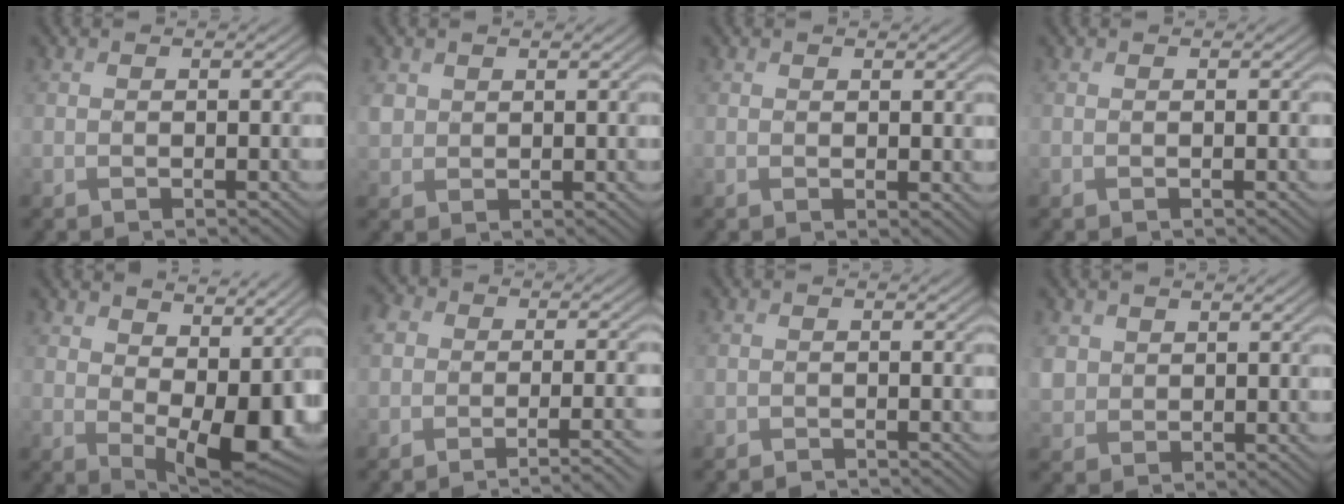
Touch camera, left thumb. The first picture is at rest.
{"total": 2.2, "force": [1.2, 1.8, 0.6], "torque": [-0.024, 0.000, 0.025]}
{"total": 0.9, "force": [0.5, 0.5, 0.5], "torque": [-0.007, -0.004, 0.012]}
{"total": 0.0}
{"total": 9.7, "force": [3.0, 5.2, 7.6], "torque": [-0.120, -0.021, 0.061]}
{"total": 5.3, "force": [-3.1, 2.1, 3.8], "torque": [-0.054, -0.002, -0.040]}
{"total": 1.1, "force": [-1.1, 0.0, 0.2], "torque": [-0.001, 0.000, -0.023]}
{"total": 2.4, "force": [1.1, 2.0, 0.6], "torque": [-0.029, -0.001, 0.025]}